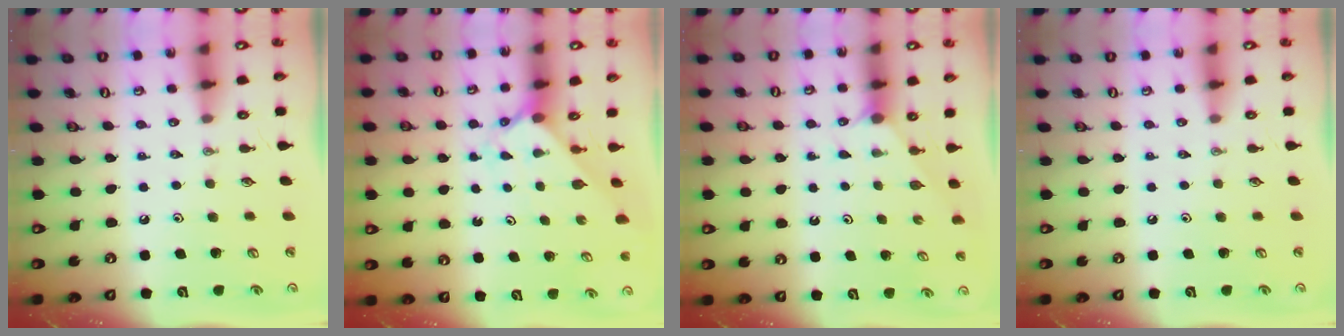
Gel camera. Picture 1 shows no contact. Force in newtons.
{"total": 2.0, "press": 2.0, "slide": 0.2}
{"total": 1.1, "press": 1.1, "slide": 0.2}
{"total": 0.0}